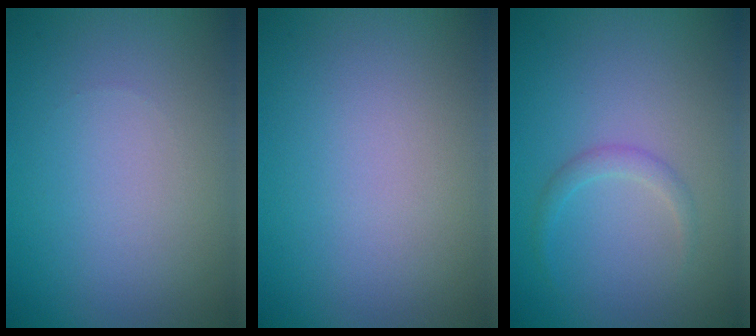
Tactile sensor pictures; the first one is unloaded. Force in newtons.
{"total": 0.0}
{"total": 1.2, "press": 1.2, "slide": 0.0}